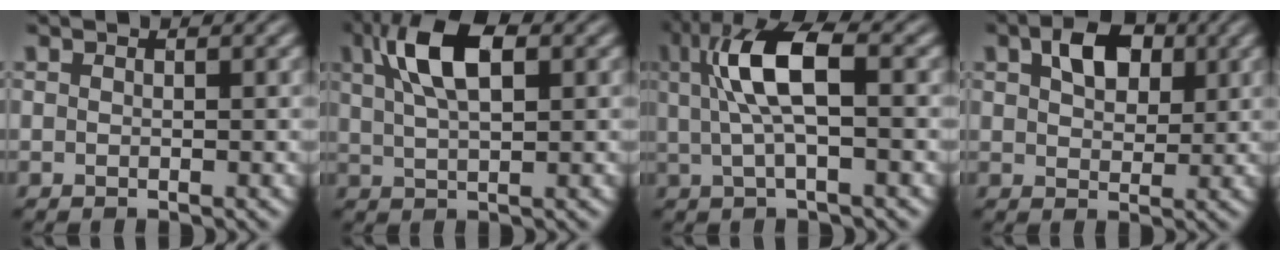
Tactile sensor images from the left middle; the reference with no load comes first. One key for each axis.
{"total": 6.4, "fx": 2.3, "fy": 2.6, "fz": 5.4, "tx": -0.110, "ty": 0.012, "tz": 0.038}
{"total": 6.4, "fx": 0.9, "fy": 2.0, "fz": 6.0, "tx": -0.131, "ty": 0.010, "tz": 0.019}
{"total": 3.9, "fx": 1.5, "fy": 2.5, "fz": 2.5, "tx": -0.054, "ty": 0.005, "tz": 0.027}